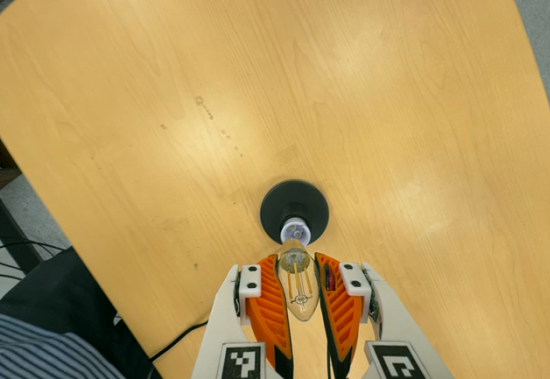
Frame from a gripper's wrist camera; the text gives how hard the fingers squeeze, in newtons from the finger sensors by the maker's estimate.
{"total": 23.0, "left": 26.6, "right": 19.4}